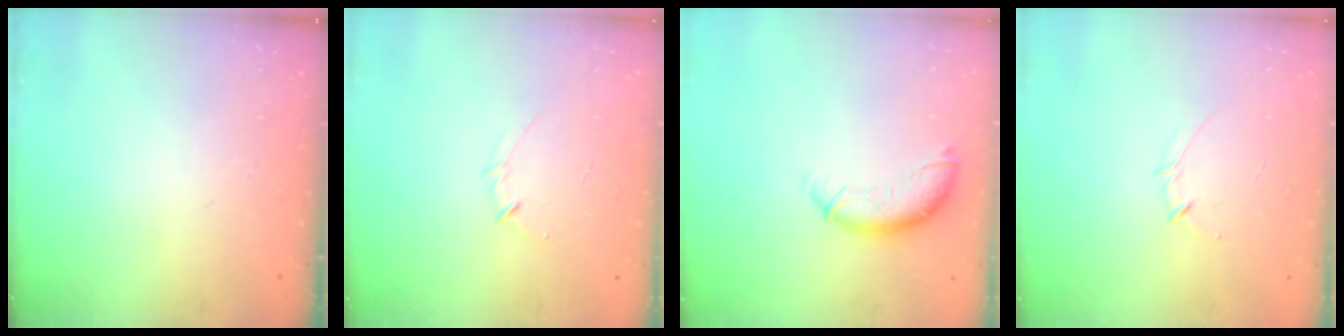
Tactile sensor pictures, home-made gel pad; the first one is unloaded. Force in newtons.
{"total": 2.5, "press": 2.4, "slide": 0.4}
{"total": 10.1, "press": 10.1, "slide": 0.3}
{"total": 3.5, "press": 3.5, "slide": 0.7}